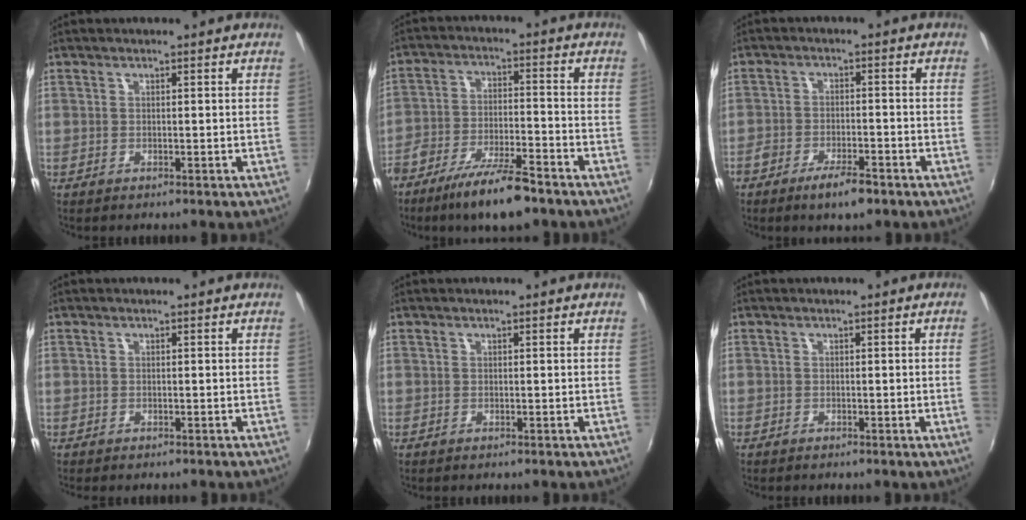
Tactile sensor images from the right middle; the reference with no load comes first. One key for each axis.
{"total": 11.6, "fx": -8.7, "fy": 2.5, "fz": 7.2, "tx": -0.149, "ty": -0.015, "tz": -0.152}
{"total": 6.3, "fx": -4.5, "fy": 1.7, "fz": 4.0, "tx": -0.097, "ty": -0.008, "tz": -0.077}
{"total": 0.5, "fx": -0.4, "fy": 0.4, "fz": 0.0, "tx": -0.001, "ty": 0.000, "tz": -0.007}
{"total": 0.0}
{"total": 1.6, "fx": 0.0, "fy": -1.0, "fz": 1.2, "tx": -0.011, "ty": -0.013, "tz": 0.003}